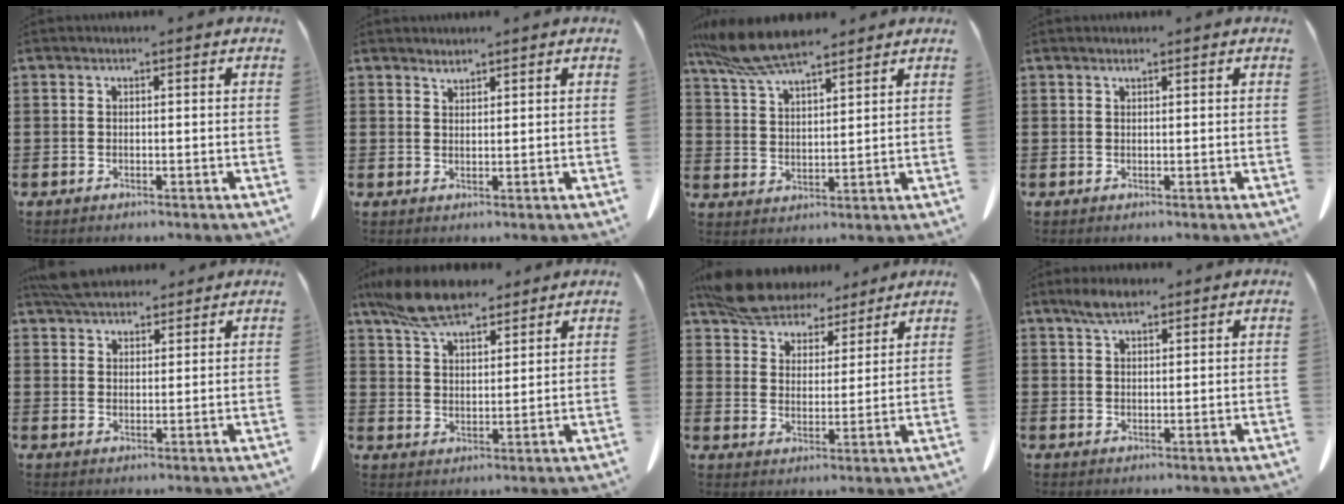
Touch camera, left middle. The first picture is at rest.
{"total": 1.4, "force": [1.4, 0.1, 0.2], "torque": [-0.007, -0.003, 0.028]}
{"total": 8.7, "force": [7.3, 1.5, 4.4], "torque": [-0.108, -0.020, 0.136]}
{"total": 0.7, "force": [0.5, 0.0, 0.4], "torque": [-0.009, -0.003, 0.011]}
{"total": 4.9, "force": [4.5, 1.3, 1.4], "torque": [-0.040, -0.005, 0.088]}
{"total": 9.5, "force": [7.7, 3.0, 4.7], "torque": [-0.115, -0.013, 0.147]}
{"total": 7.5, "force": [6.9, 2.4, 1.7], "torque": [-0.065, -0.021, 0.133]}
{"total": 3.5, "force": [2.5, 1.2, 2.2], "torque": [-0.049, 0.004, 0.047]}